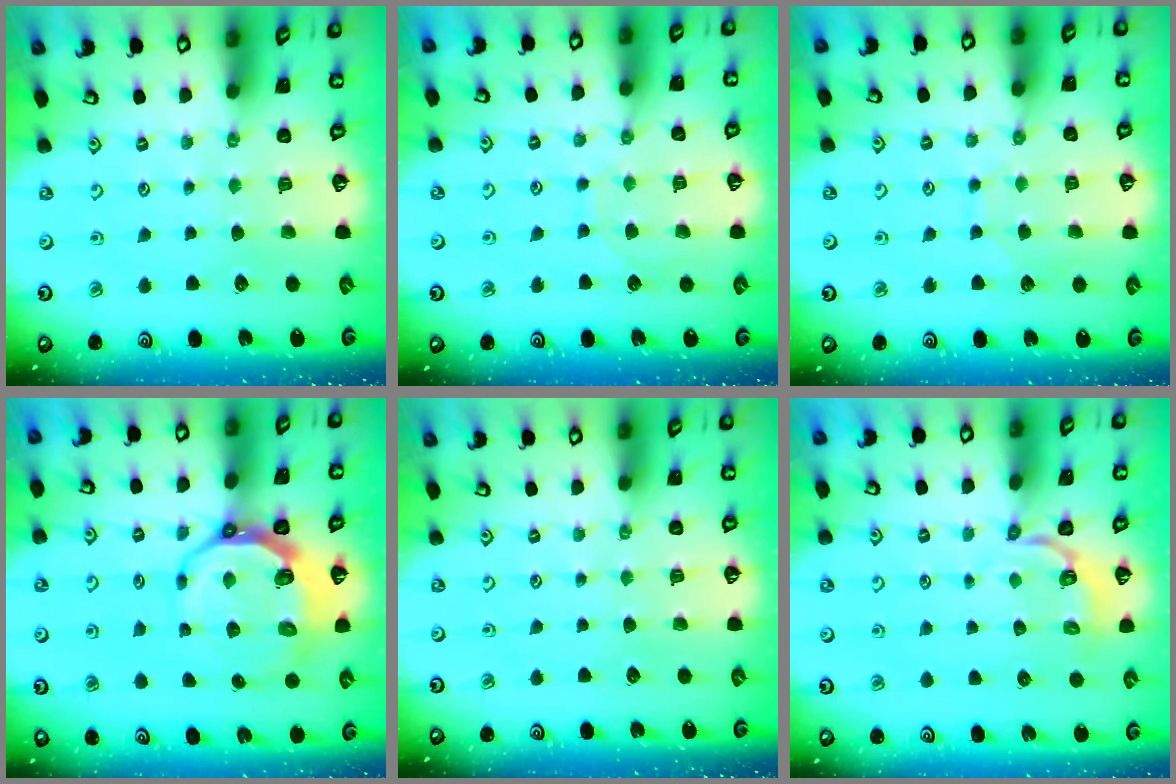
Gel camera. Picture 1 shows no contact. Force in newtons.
{"total": 6.9, "press": 6.9, "slide": 0.5}
{"total": 6.6, "press": 6.5, "slide": 0.5}
{"total": 9.4, "press": 8.6, "slide": 3.9}
{"total": 0.0}
{"total": 3.4, "press": 2.6, "slide": 2.2}